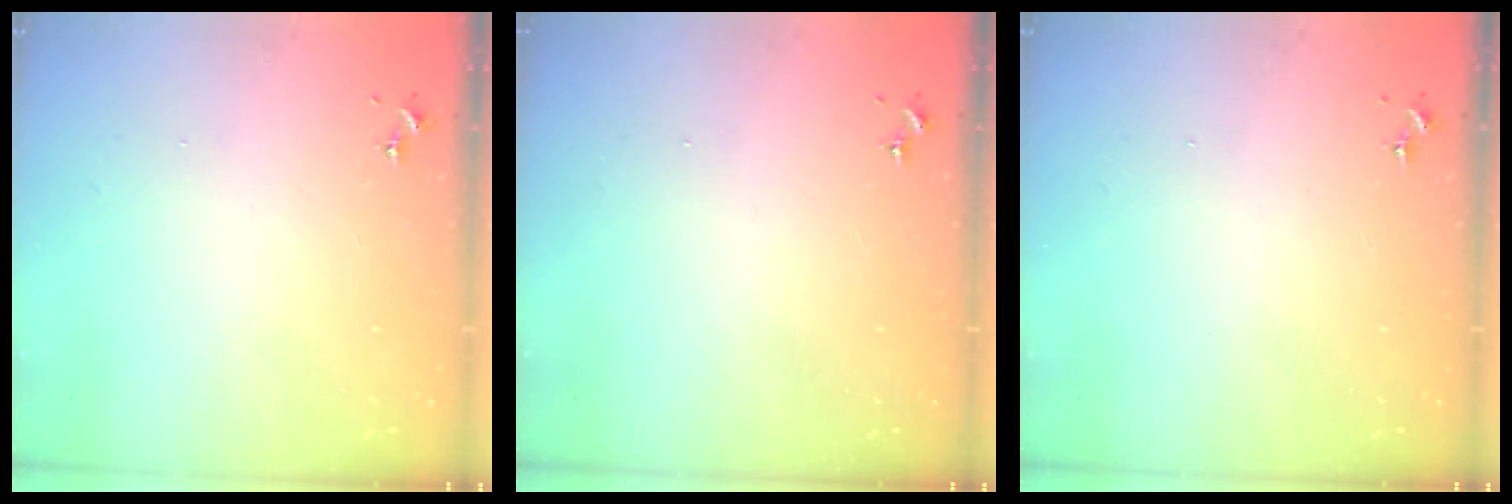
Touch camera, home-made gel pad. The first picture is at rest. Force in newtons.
{"total": 0.0}
{"total": 0.0}